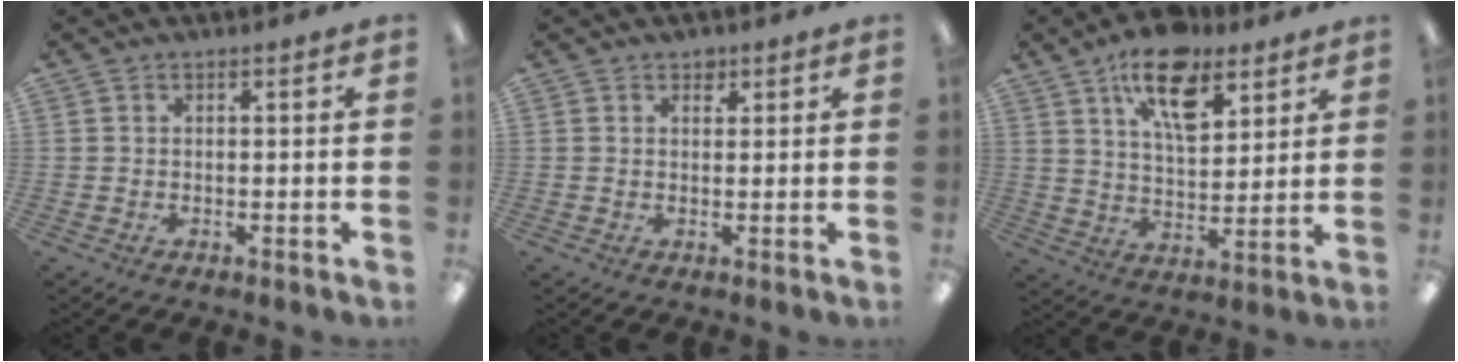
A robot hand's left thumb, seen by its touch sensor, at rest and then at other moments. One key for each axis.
{"total": 1.9, "fx": 1.4, "fy": 1.2, "fz": 0.5, "tx": 0.005, "ty": -0.005, "tz": 0.022}
{"total": 14.8, "fx": 9.3, "fy": 7.2, "fz": 9.0, "tx": -0.140, "ty": -0.036, "tz": 0.162}